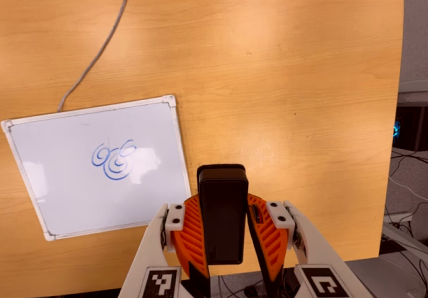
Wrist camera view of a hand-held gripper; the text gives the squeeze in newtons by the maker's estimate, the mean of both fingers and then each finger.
{"total": 8.2, "left": 6.7, "right": 9.8}